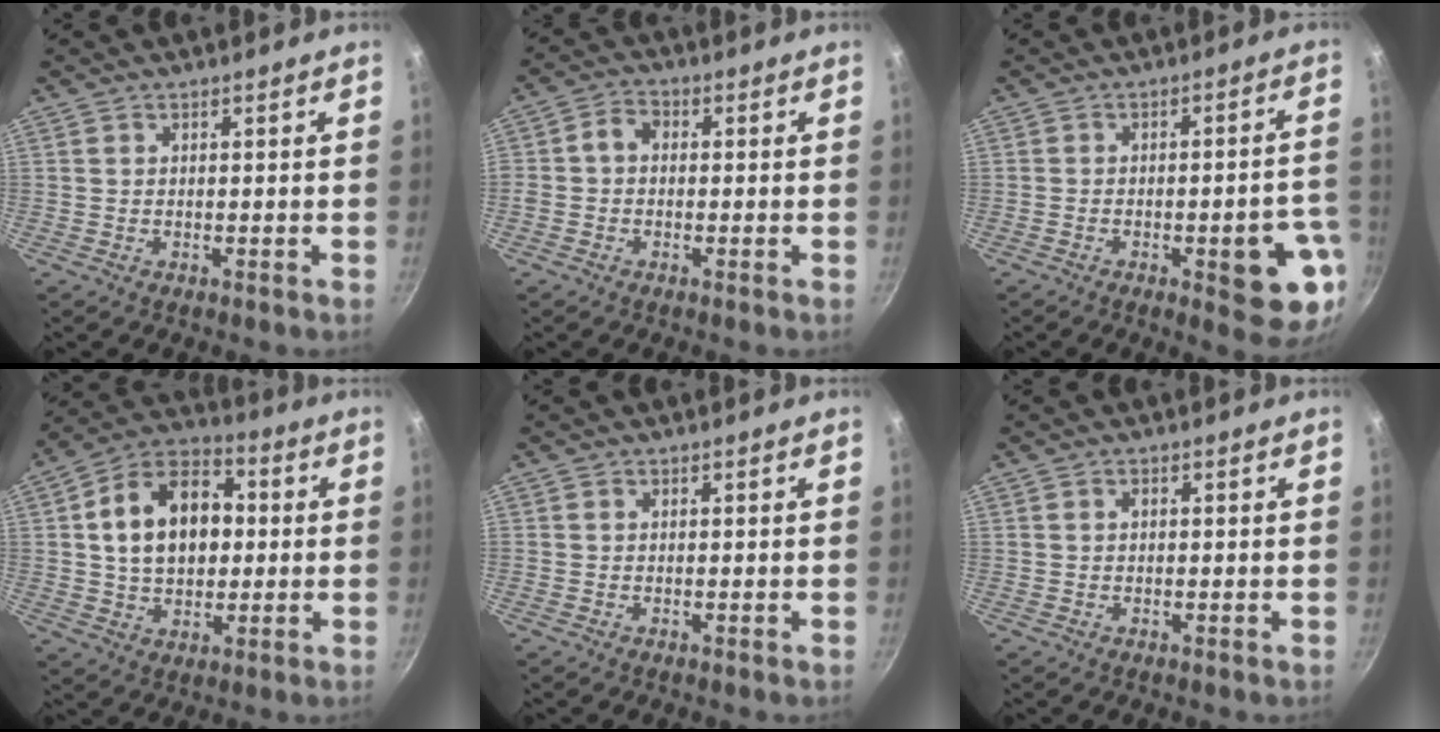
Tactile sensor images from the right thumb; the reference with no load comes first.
{"total": 3.5, "force": [-0.3, 2.9, 2.1], "torque": [-0.030, 0.013, -0.020]}
{"total": 12.7, "force": [-4.2, 4.1, 11.3], "torque": [-0.102, 0.023, -0.050]}
{"total": 16.7, "force": [2.0, 11.5, 11.9], "torque": [-0.167, 0.023, 0.022]}
{"total": 0.0}
{"total": 0.8, "force": [0.1, 0.5, 0.6], "torque": [-0.008, 0.004, 0.002]}